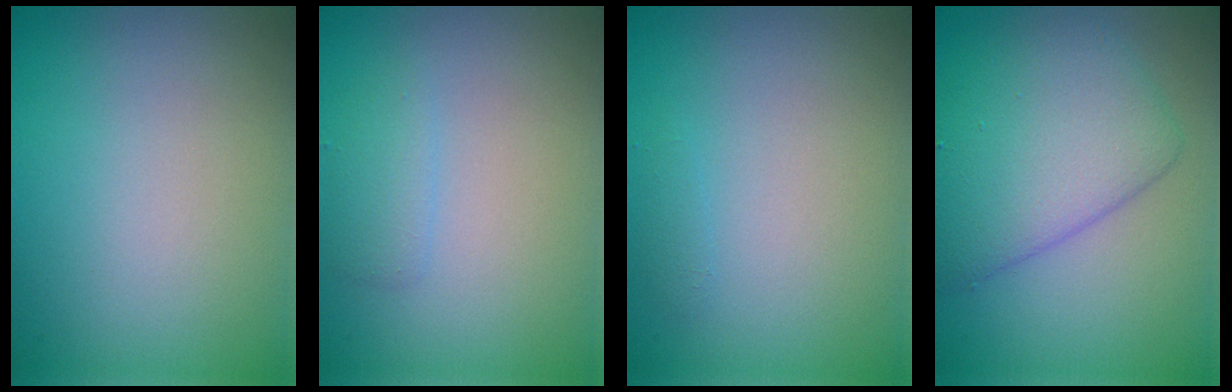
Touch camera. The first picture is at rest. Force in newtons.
{"total": 1.4, "press": 1.4, "slide": 0.1}
{"total": 0.5, "press": 0.5, "slide": 0.1}
{"total": 6.6, "press": 6.6, "slide": 0.1}